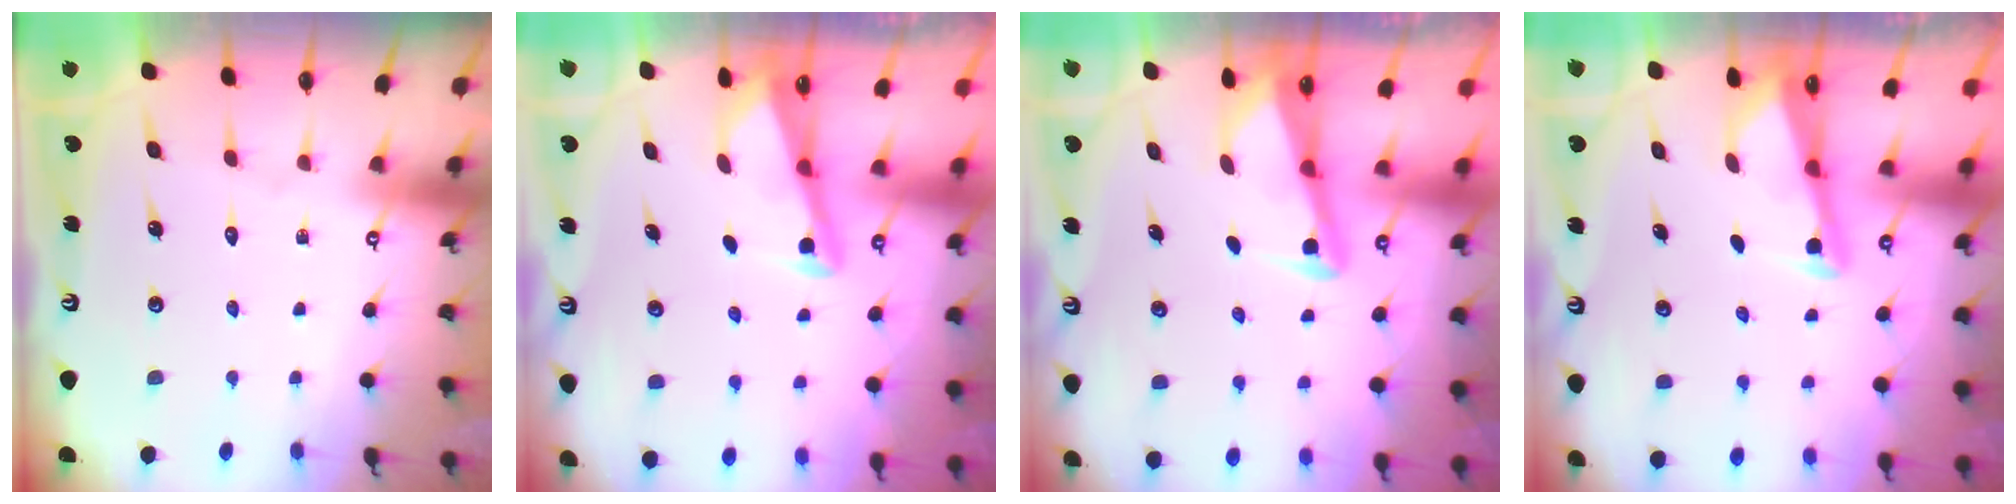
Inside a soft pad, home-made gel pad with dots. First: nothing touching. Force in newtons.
{"total": 2.9, "press": 2.8, "slide": 0.4}
{"total": 2.8, "press": 2.8, "slide": 0.4}
{"total": 2.6, "press": 2.6, "slide": 0.1}